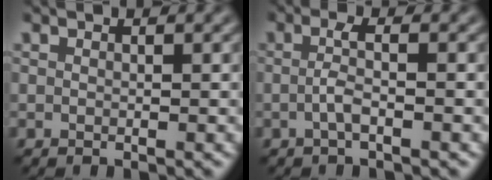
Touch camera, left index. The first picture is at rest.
{"total": 1.8, "force": [-0.5, 0.3, 1.8], "torque": [-0.042, 0.001, -0.011]}